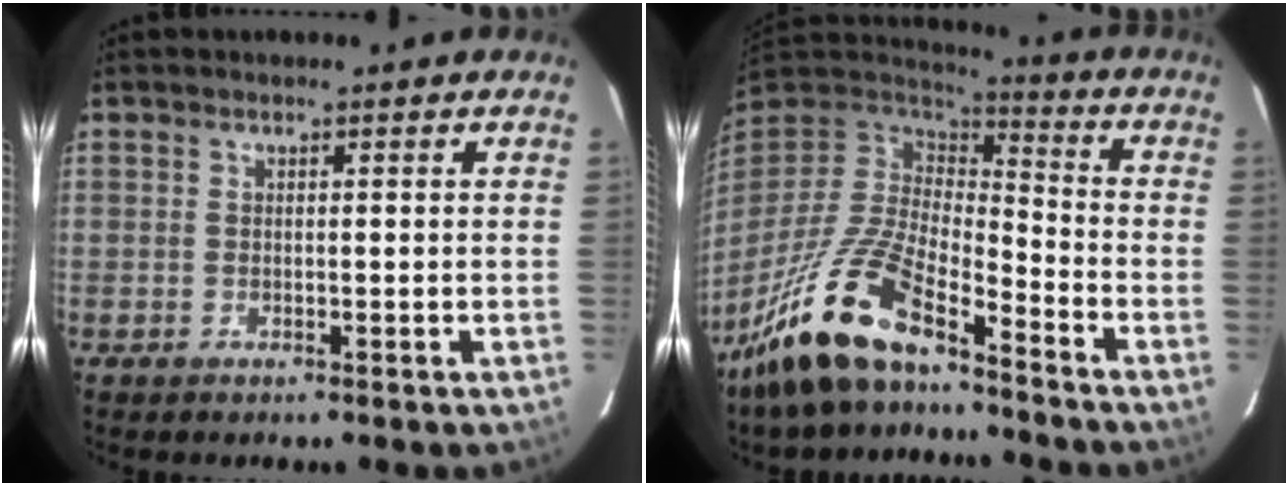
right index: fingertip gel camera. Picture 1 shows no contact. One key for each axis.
{"total": 16.5, "fx": -11.8, "fy": 4.6, "fz": 10.6, "tx": -0.220, "ty": -0.005, "tz": -0.223}